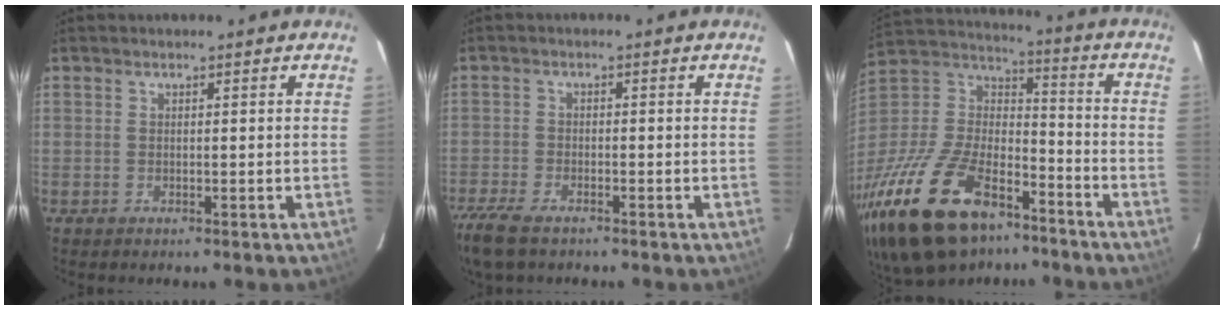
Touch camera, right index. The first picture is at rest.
{"total": 8.5, "force": [-6.5, 3.1, 4.6], "torque": [-0.130, -0.030, -0.127]}
{"total": 32.7, "force": [-20.9, 15.9, 19.5], "torque": [-0.419, -0.020, -0.339]}